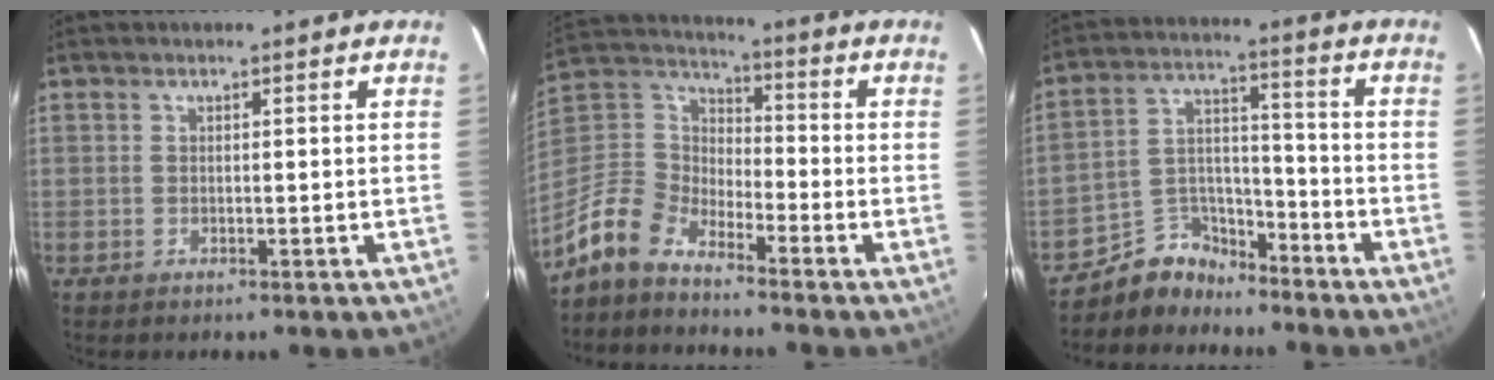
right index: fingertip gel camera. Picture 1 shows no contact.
{"total": 10.0, "force": [-7.8, 4.8, 4.1], "torque": [-0.102, 0.023, -0.171]}
{"total": 8.1, "force": [-7.0, 4.1, 0.7], "torque": [-0.018, 0.047, -0.130]}